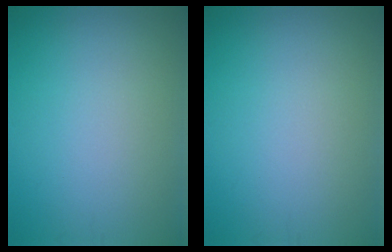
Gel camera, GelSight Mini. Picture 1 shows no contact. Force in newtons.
{"total": 0.0}